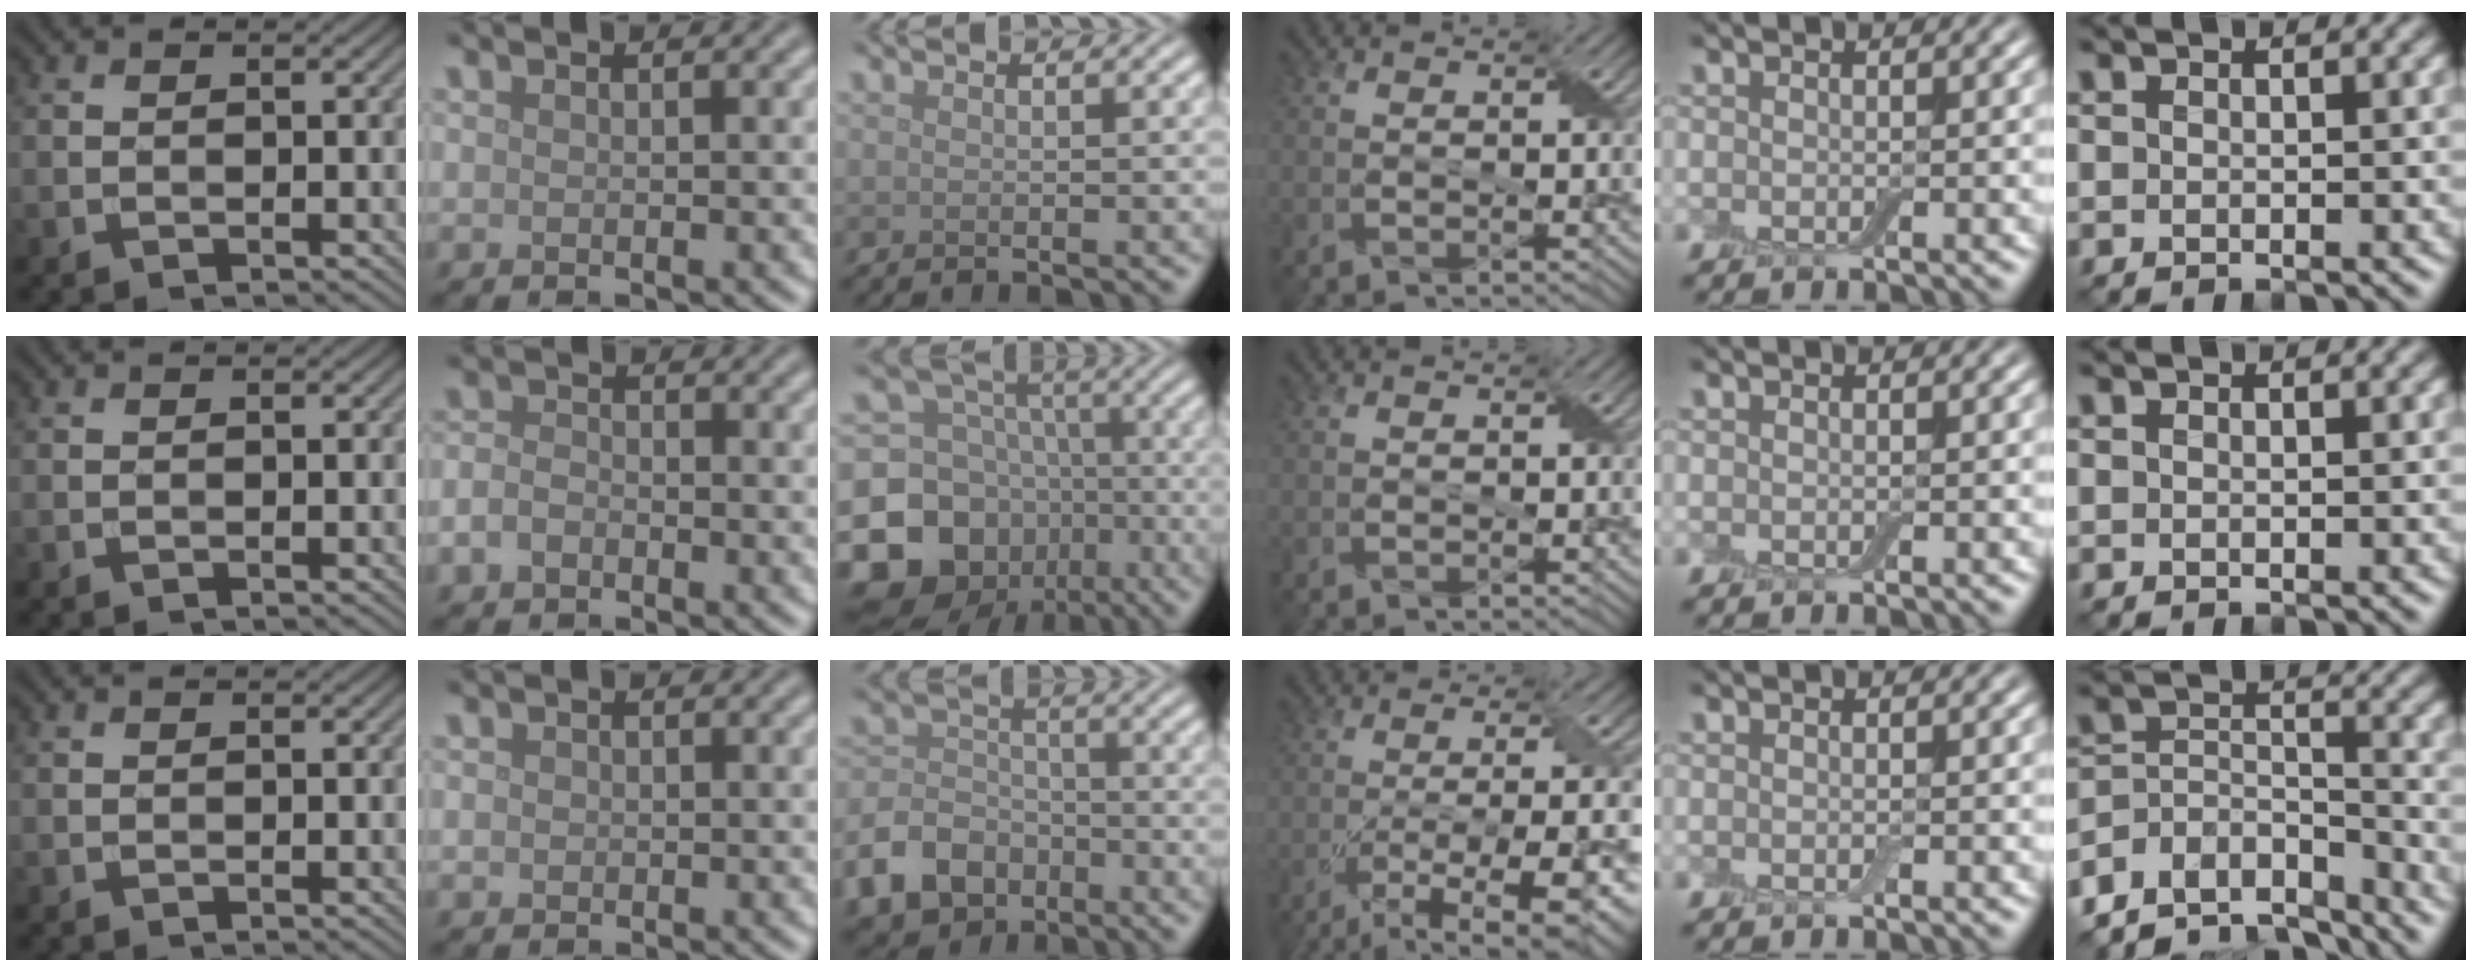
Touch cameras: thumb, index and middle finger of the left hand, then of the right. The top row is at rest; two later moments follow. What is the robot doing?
{"motion": "fold", "object": "cloth"}